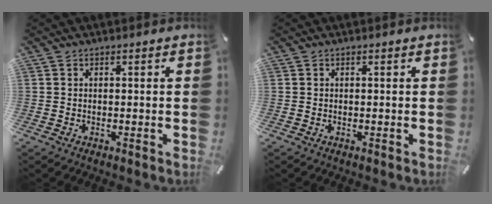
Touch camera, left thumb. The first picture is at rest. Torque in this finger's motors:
{"motor_torque": [0.01, 0.00, 0.05, 0.03, 0.00]}